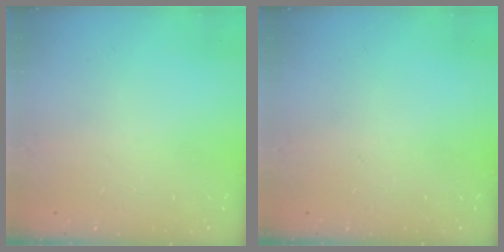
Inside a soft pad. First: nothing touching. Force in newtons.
{"total": 0.0}